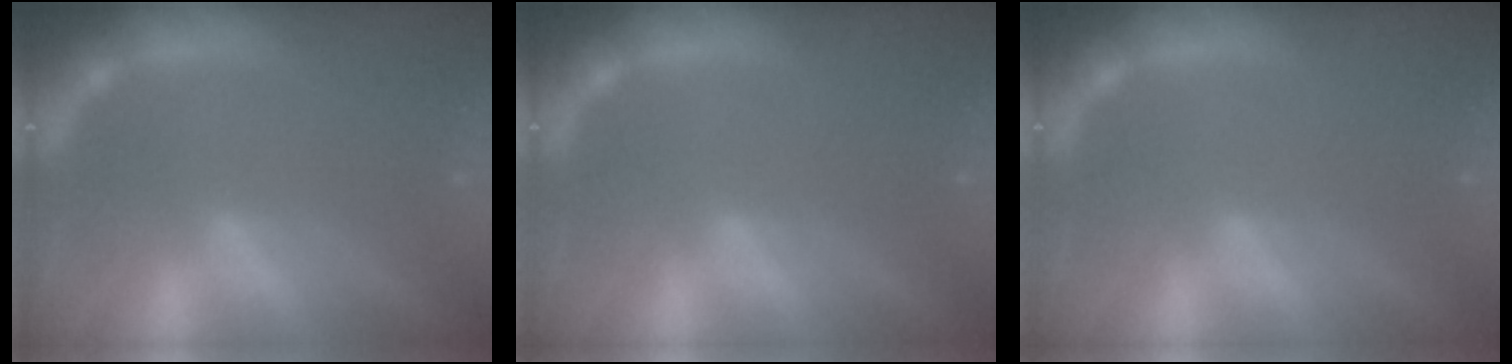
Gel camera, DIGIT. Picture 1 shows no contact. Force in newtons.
{"total": 0.0}
{"total": 0.0}